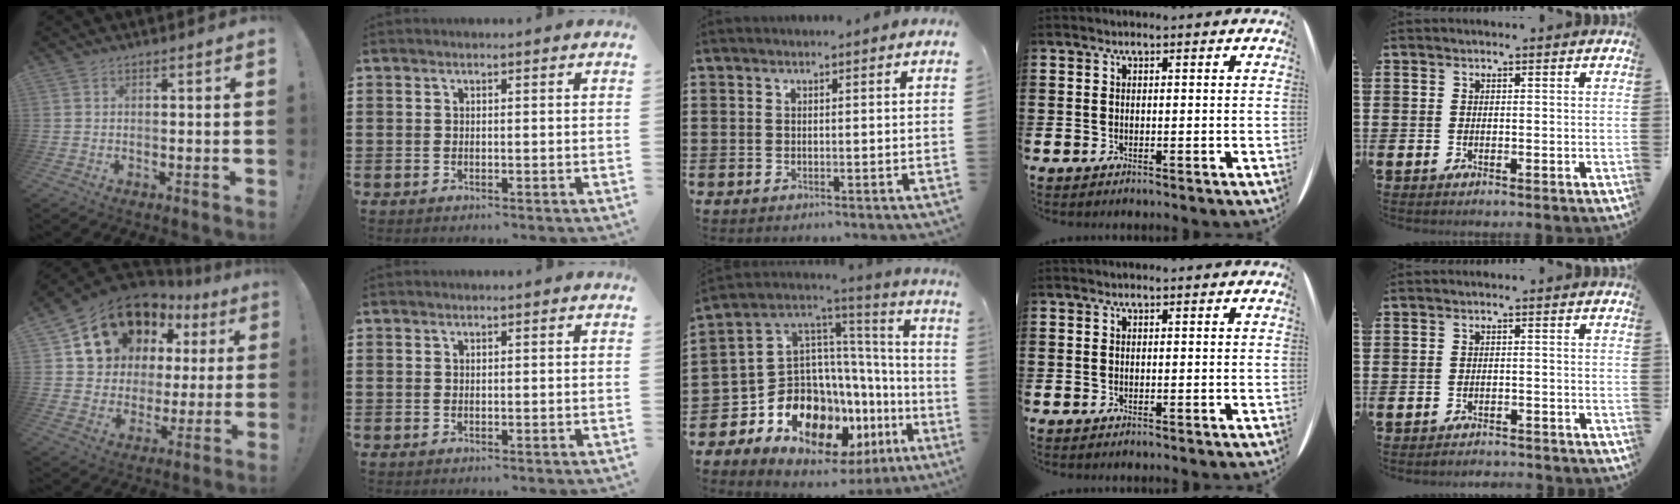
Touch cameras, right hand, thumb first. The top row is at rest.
{"thumb": {"total": 17.0, "force": [10.2, 11.6, 7.1], "torque": [-0.116, -0.068, 0.209]}, "middle": {"total": 14.1, "force": [-7.6, 9.7, 6.9], "torque": [-0.166, -0.011, -0.138]}, "little": {"total": 1.4, "force": [-1.4, 0.0, -0.1], "torque": [-0.003, 0.003, -0.030]}}